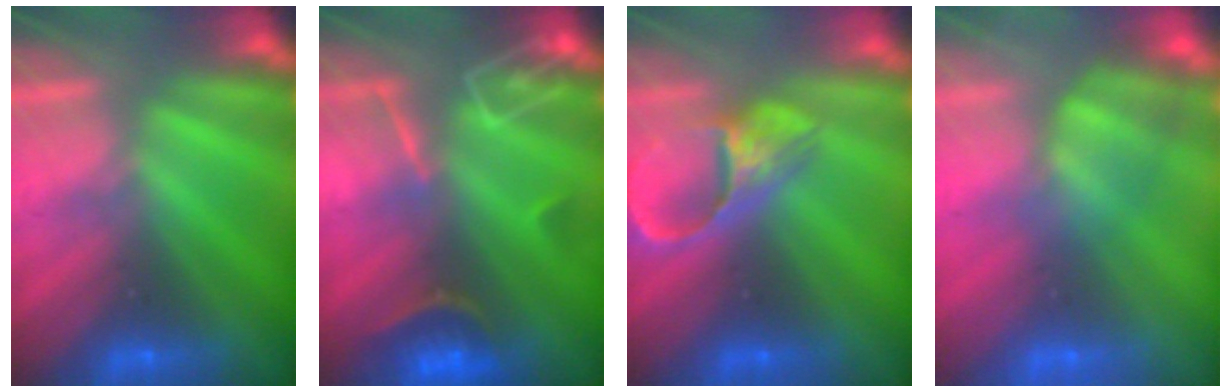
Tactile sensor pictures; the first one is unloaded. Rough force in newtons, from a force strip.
{"total": 7.2}
{"total": 4.8}
{"total": 3.6}